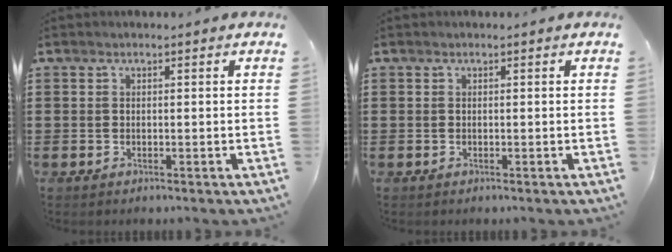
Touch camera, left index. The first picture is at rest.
{"total": 0.0}